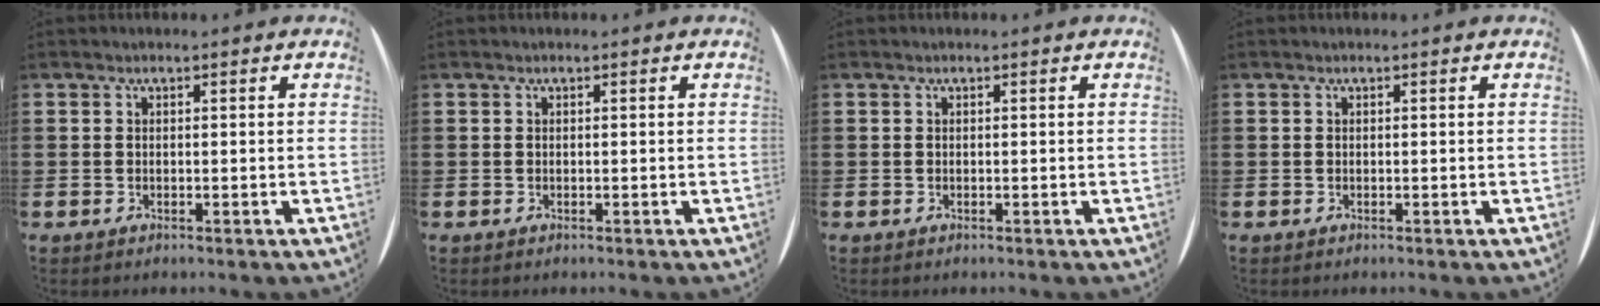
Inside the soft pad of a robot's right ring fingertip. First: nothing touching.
{"total": 0.0}
{"total": 0.0}
{"total": 0.0}